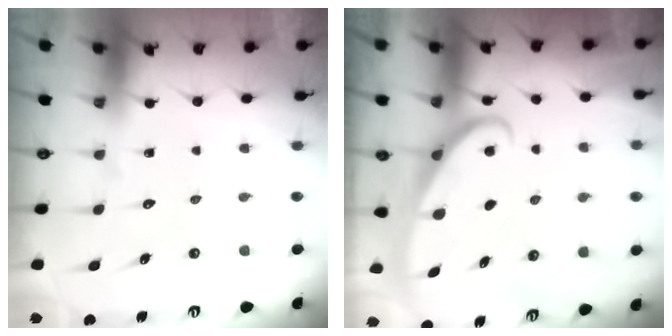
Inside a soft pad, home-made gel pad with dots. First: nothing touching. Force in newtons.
{"total": 2.9, "press": 2.9, "slide": 0.4}